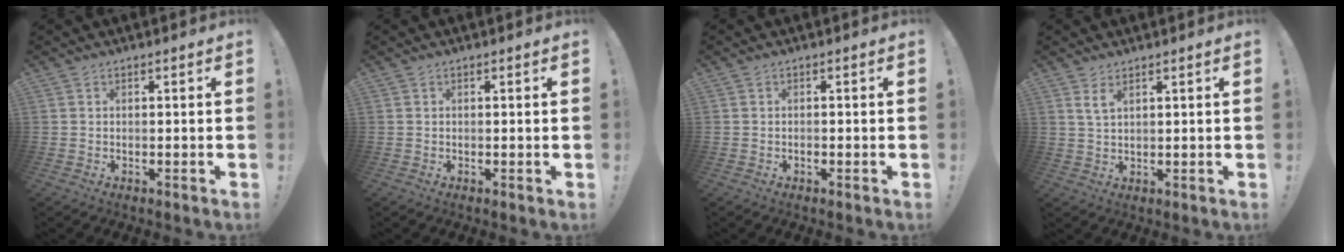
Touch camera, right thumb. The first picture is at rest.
{"total": 0.5, "force": [-0.1, -0.3, 0.4], "torque": [-0.004, -0.003, -0.002]}
{"total": 0.6, "force": [-0.6, 0.2, 0.2], "torque": [-0.010, 0.002, -0.008]}
{"total": 3.6, "force": [2.2, 1.4, 2.5], "torque": [-0.038, -0.011, 0.039]}